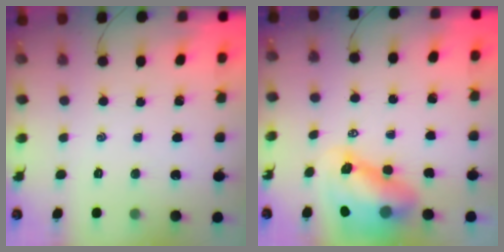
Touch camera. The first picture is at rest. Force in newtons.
{"total": 10.0, "press": 9.6, "slide": 2.8}